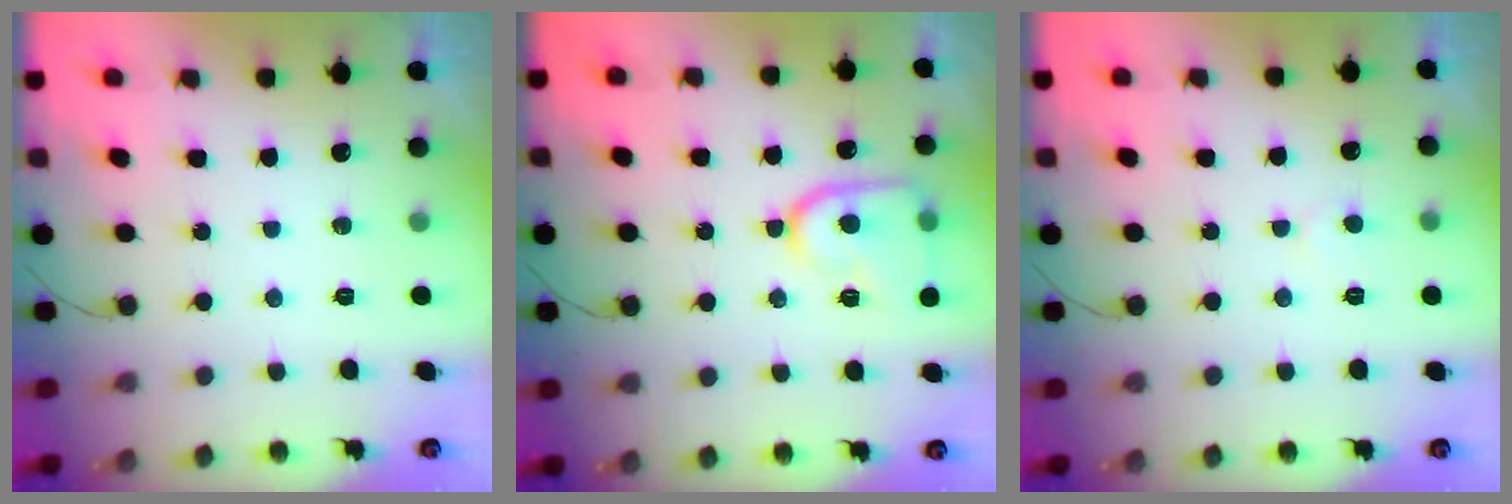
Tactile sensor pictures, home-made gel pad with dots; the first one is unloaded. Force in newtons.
{"total": 13.4, "press": 13.4, "slide": 1.3}
{"total": 3.0, "press": 3.0, "slide": 0.2}